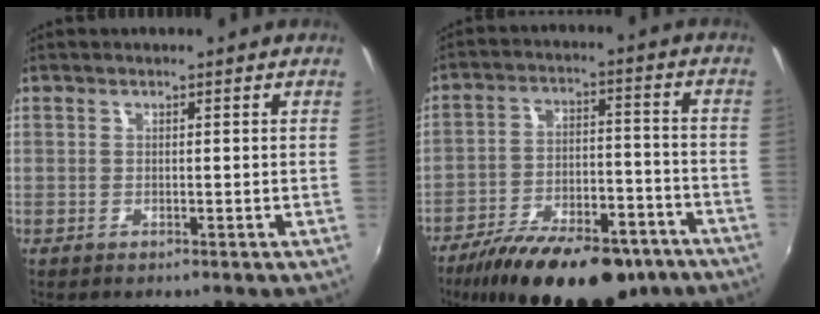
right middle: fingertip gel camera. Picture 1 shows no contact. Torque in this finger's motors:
{"motor_torque": [1.07, -1.07, 0.37, 0.21]}